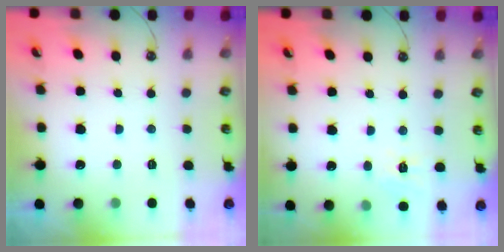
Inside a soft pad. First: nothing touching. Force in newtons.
{"total": 4.9, "press": 4.9, "slide": 0.7}